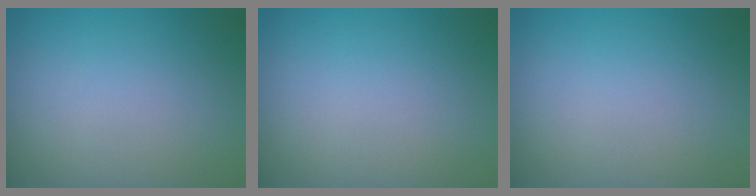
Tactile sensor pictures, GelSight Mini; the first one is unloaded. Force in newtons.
{"total": 0.0}
{"total": 0.0}